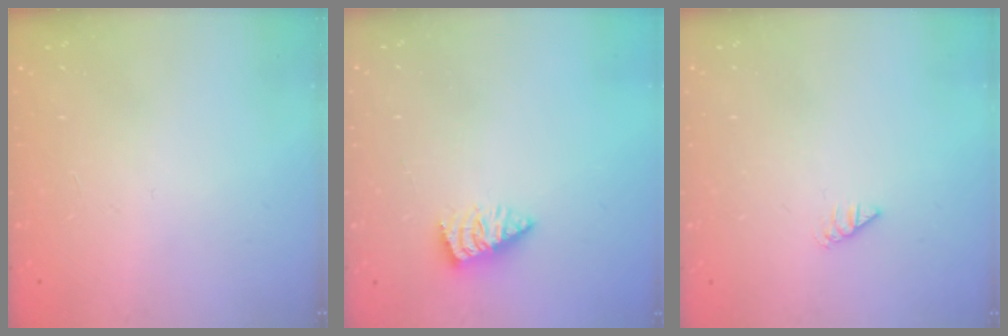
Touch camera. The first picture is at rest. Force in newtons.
{"total": 1.7, "press": 1.7, "slide": 0.1}
{"total": 0.0}